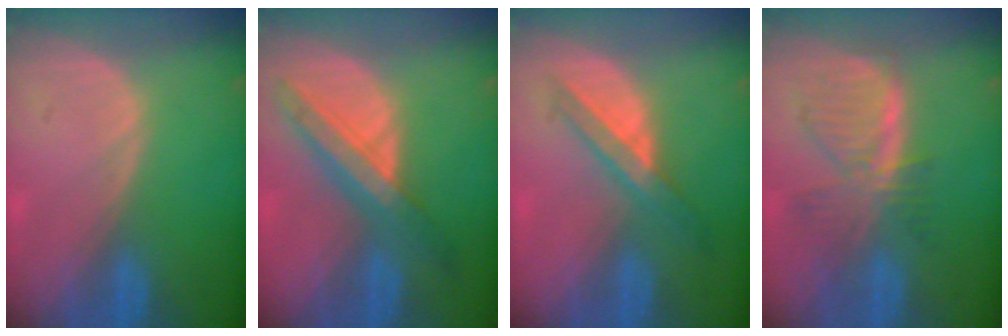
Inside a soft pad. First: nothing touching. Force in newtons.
{"total": 7.6, "press": 7.0, "slide": 2.8}
{"total": 5.7, "press": 5.2, "slide": 2.4}
{"total": 7.7, "press": 6.9, "slide": 3.3}